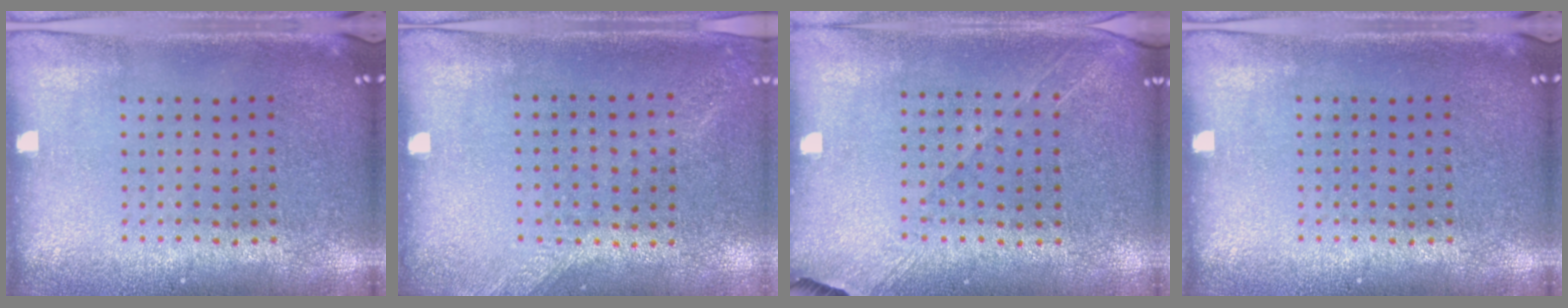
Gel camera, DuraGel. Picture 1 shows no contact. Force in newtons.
{"total": 1.3, "press": 1.1, "slide": 0.6}
{"total": 1.3, "press": 1.2, "slide": 0.6}
{"total": 0.0}